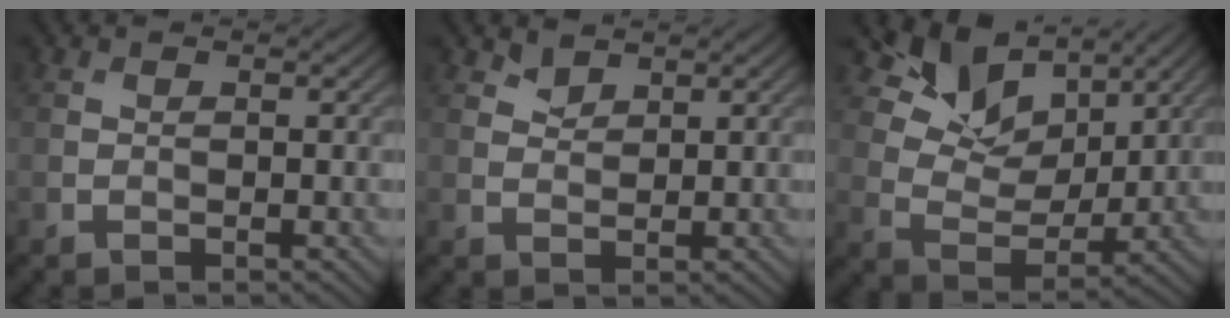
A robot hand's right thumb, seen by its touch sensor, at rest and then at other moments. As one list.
[{"total": 1.7, "force": [1.4, 0.8, 0.5], "torque": [-0.011, -0.004, 0.032]}, {"total": 10.4, "force": [6.6, 6.1, 5.1], "torque": [-0.107, -0.002, 0.115]}]